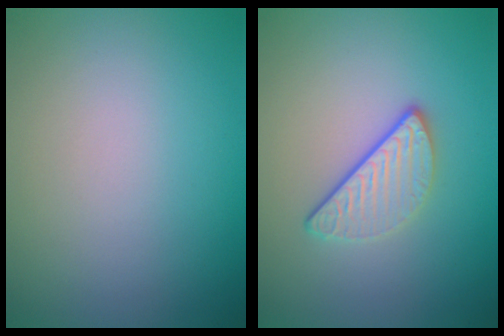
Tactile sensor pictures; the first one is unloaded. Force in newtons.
{"total": 3.0, "press": 2.3, "slide": 1.8}